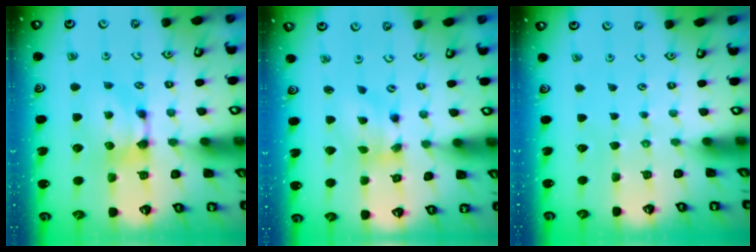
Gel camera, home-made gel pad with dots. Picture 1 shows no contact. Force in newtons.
{"total": 2.6, "press": 2.1, "slide": 1.6}
{"total": 6.8, "press": 6.8, "slide": 0.3}